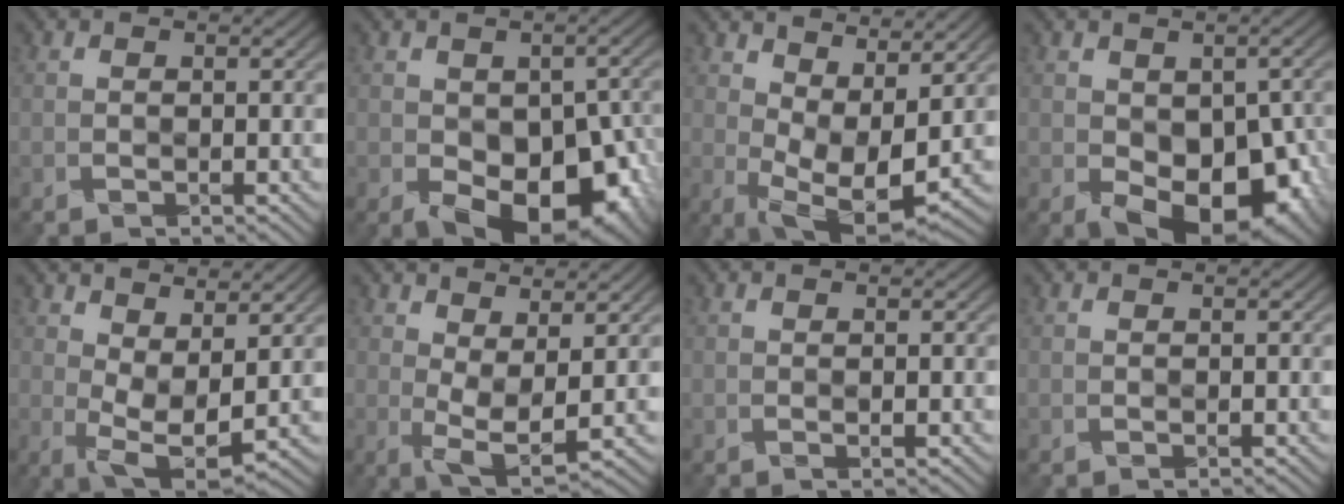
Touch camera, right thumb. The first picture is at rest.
{"total": 12.1, "force": [-4.5, 6.8, 9.0], "torque": [-0.119, -0.030, -0.064]}
{"total": 9.2, "force": [3.3, 4.1, 7.6], "torque": [-0.144, -0.006, 0.062]}
{"total": 10.8, "force": [-3.6, 6.1, 8.1], "torque": [-0.115, -0.030, -0.052]}
{"total": 6.6, "force": [2.3, 2.7, 5.6], "torque": [-0.110, -0.002, 0.041]}
{"total": 5.2, "force": [1.9, 1.7, 4.5], "torque": [-0.086, 0.003, 0.032]}
{"total": 0.0}
{"total": 0.0}